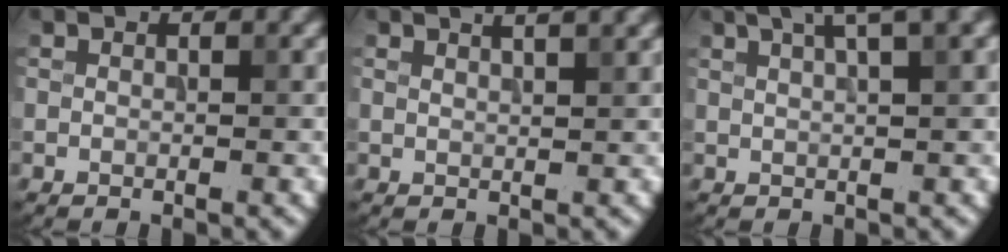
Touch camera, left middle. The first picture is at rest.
{"total": 4.0, "force": [2.7, 1.6, 2.5], "torque": [-0.001, 0.025, 0.005]}
{"total": 5.4, "force": [3.2, 1.4, 4.1], "torque": [-0.043, 0.024, 0.029]}